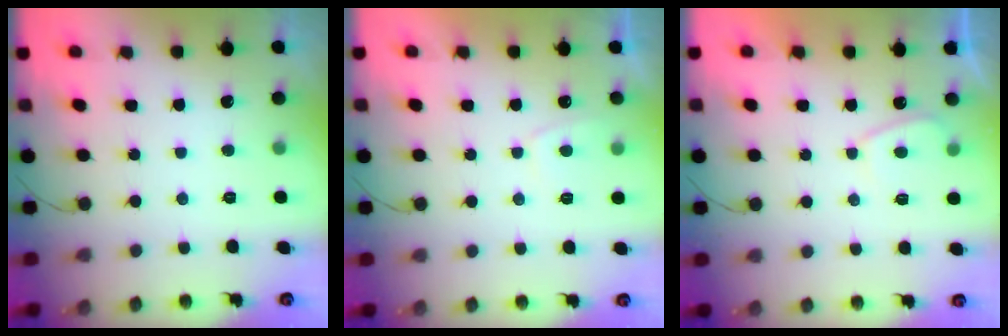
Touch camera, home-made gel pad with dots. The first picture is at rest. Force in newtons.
{"total": 1.8, "press": 1.7, "slide": 0.7}
{"total": 2.5, "press": 2.4, "slide": 0.7}